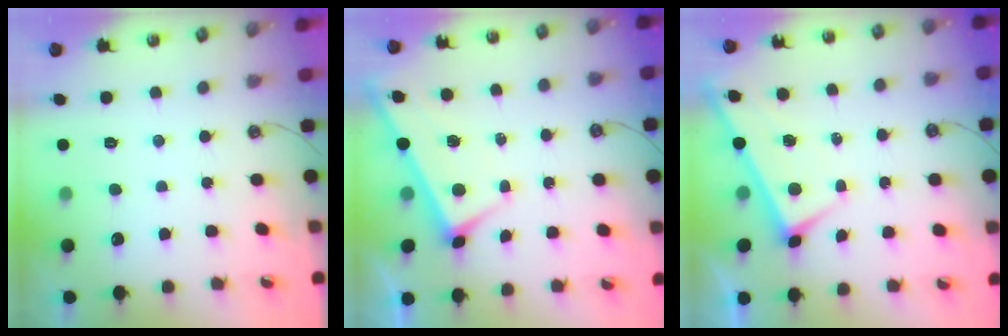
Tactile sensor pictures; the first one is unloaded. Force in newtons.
{"total": 2.9, "press": 2.9, "slide": 0.1}
{"total": 1.3, "press": 1.3, "slide": 0.3}